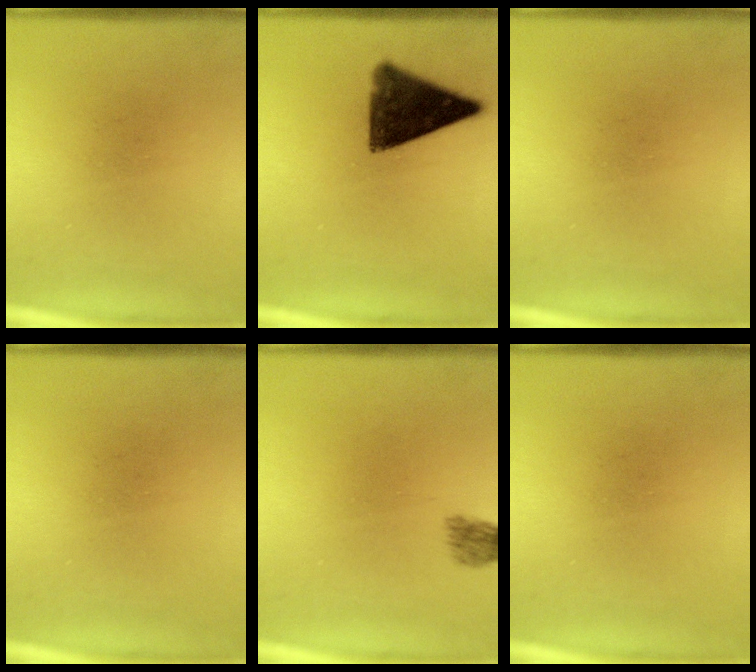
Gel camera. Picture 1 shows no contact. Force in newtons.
{"total": 12.0}
{"total": 0.0}
{"total": 0.0}
{"total": 2.1}
{"total": 0.0}